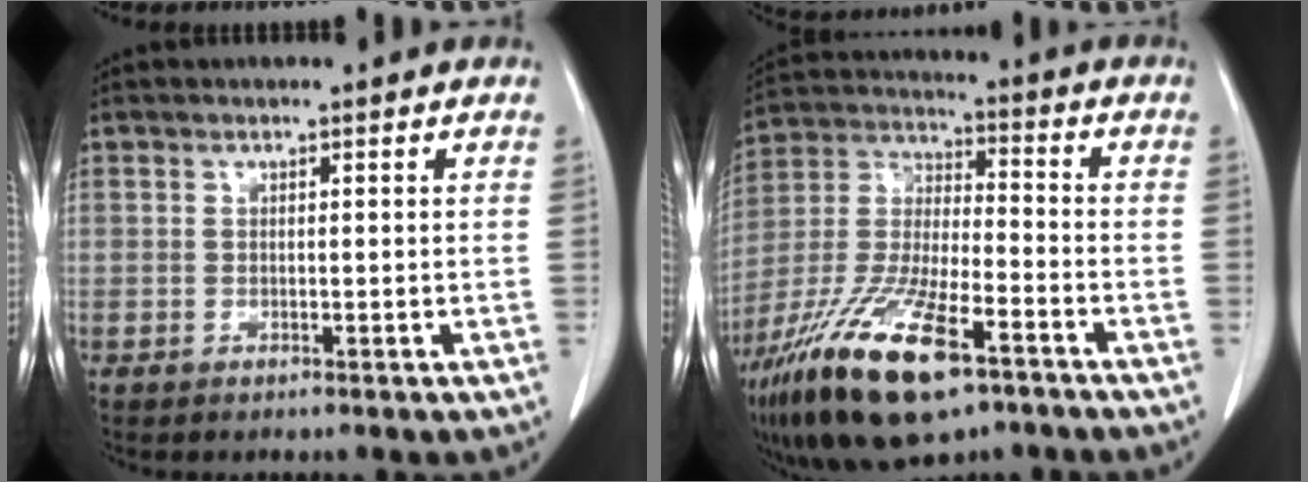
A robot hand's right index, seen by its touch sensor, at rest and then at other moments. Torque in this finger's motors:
{"motor_torque": [2.14, 0.00, 1.05, 0.21]}